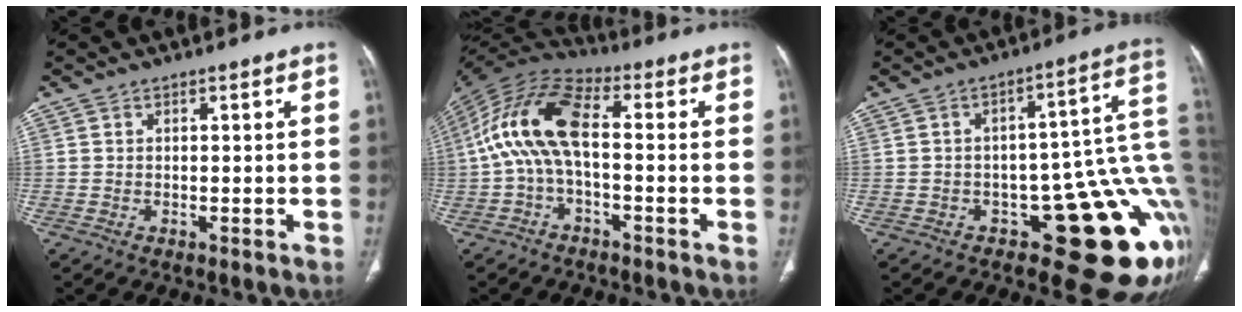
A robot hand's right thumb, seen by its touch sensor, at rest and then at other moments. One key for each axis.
{"total": 13.5, "fx": -0.7, "fy": 6.1, "fz": 12.0, "tx": -0.244, "ty": 0.042, "tz": -0.025}
{"total": 18.1, "fx": -4.8, "fy": 8.1, "fz": 15.5, "tx": -0.100, "ty": 0.045, "tz": -0.051}